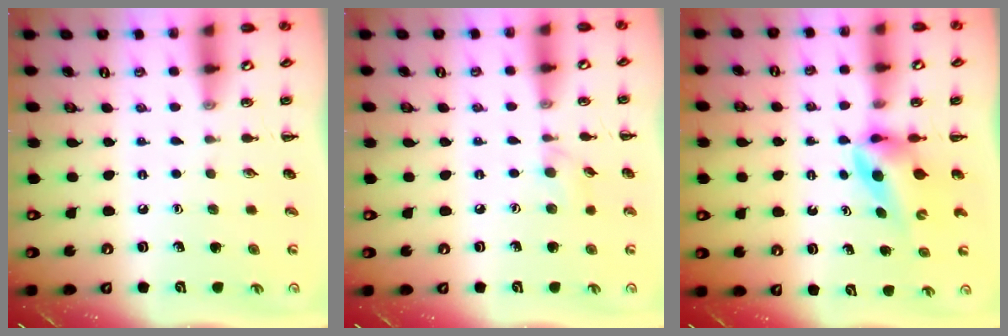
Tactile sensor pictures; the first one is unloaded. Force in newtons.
{"total": 5.7, "press": 5.2, "slide": 2.3}
{"total": 4.7, "press": 4.6, "slide": 0.8}